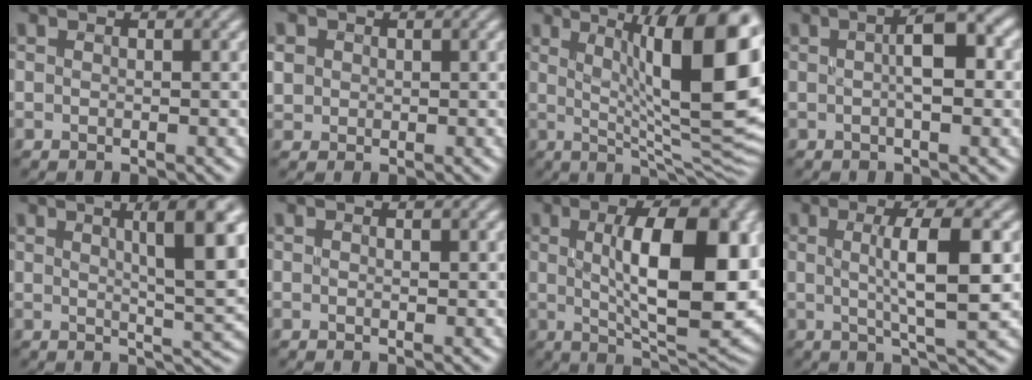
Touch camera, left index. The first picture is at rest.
{"total": 1.2, "force": [0.1, 1.2, 0.0], "torque": [-0.012, 0.000, 0.010]}
{"total": 14.6, "force": [3.3, 3.7, 13.7], "torque": [-0.194, 0.002, 0.064]}
{"total": 4.0, "force": [0.2, 0.8, 3.9], "torque": [-0.070, 0.010, 0.006]}
{"total": 7.7, "force": [2.7, 1.5, 7.1], "torque": [-0.089, 0.007, 0.048]}
{"total": 0.0}
{"total": 11.7, "force": [1.3, 3.8, 10.9], "torque": [-0.161, -0.002, 0.031]}
{"total": 6.0, "force": [0.3, 1.1, 5.9], "torque": [-0.093, 0.005, 0.011]}